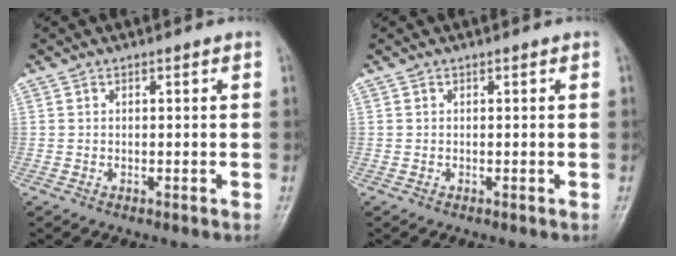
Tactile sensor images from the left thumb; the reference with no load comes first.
{"total": 0.0}